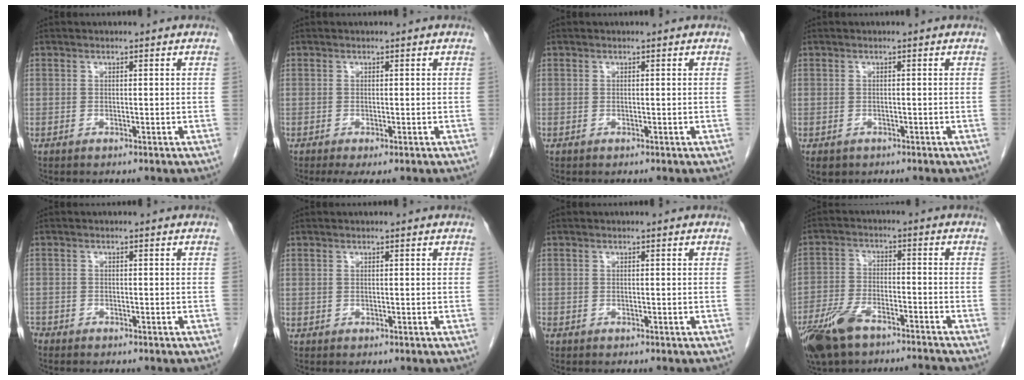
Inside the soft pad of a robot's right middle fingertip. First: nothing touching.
{"total": 2.3, "force": [-1.4, 0.6, 1.7], "torque": [-0.024, -0.008, -0.019]}
{"total": 0.0}
{"total": 2.1, "force": [-1.2, 1.5, 0.7], "torque": [-0.011, -0.001, -0.012]}
{"total": 2.6, "force": [-2.3, 1.1, 0.6], "torque": [-0.010, -0.003, -0.034]}
{"total": 0.0}
{"total": 0.7, "force": [-0.5, 0.4, 0.3], "torque": [-0.008, -0.001, -0.009]}
{"total": 9.7, "force": [-7.6, 2.6, 5.5], "torque": [-0.117, -0.008, -0.143]}